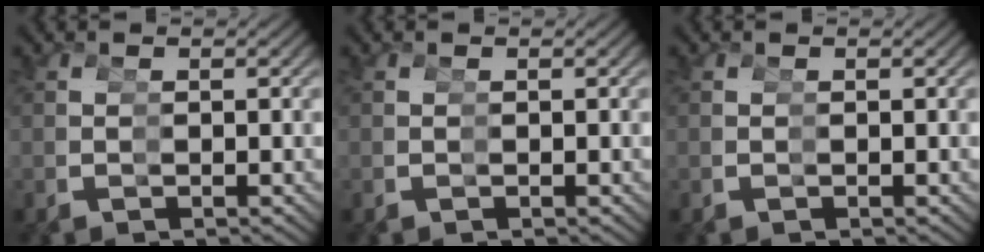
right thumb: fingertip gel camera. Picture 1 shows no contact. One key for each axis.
{"total": 0.0}
{"total": 0.0}